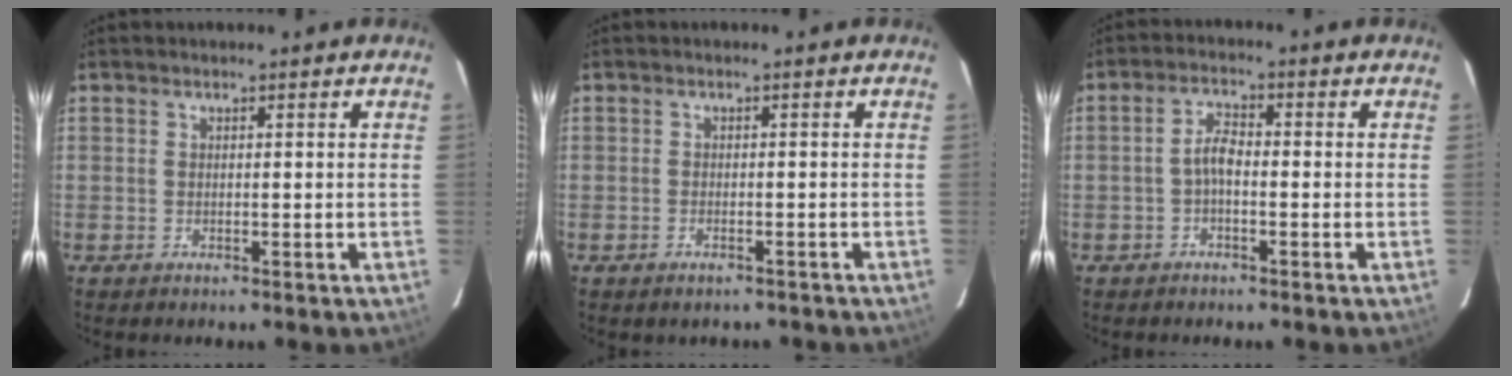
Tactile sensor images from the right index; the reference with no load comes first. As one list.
[{"total": 2.4, "force": [-1.8, 1.0, 1.1], "torque": [-0.023, -0.003, -0.026]}, {"total": 3.0, "force": [-1.1, 1.2, 2.5], "torque": [-0.053, 0.012, -0.023]}]